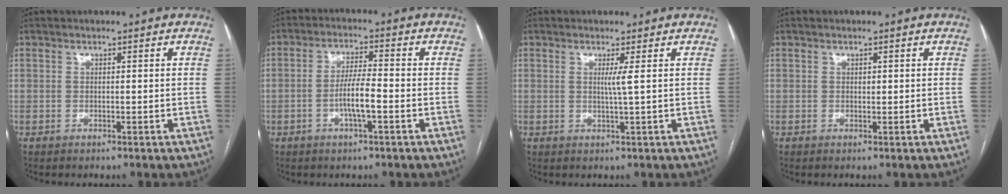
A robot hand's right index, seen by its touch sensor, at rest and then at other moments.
{"total": 5.4, "force": [-1.7, 0.6, 5.1], "torque": [-0.102, 0.004, -0.029]}
{"total": 1.8, "force": [0.5, -0.7, 1.6], "torque": [-0.033, -0.005, 0.009]}
{"total": 0.5, "force": [0.1, 0.4, 0.3], "torque": [-0.004, 0.000, 0.002]}